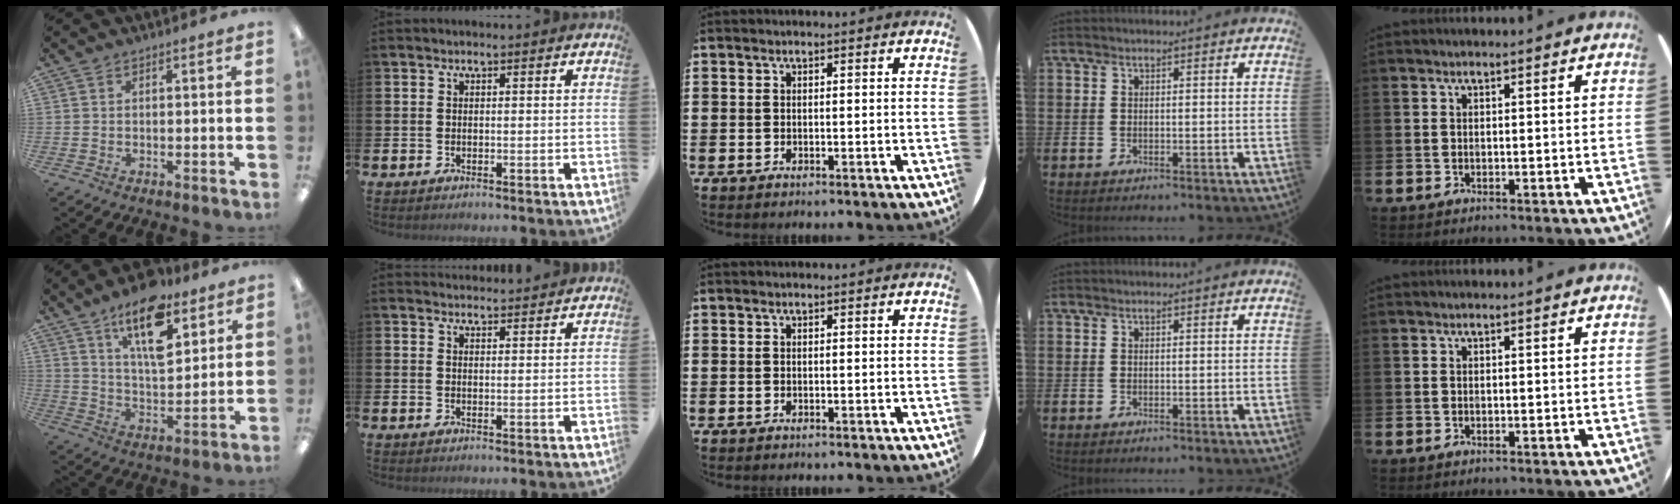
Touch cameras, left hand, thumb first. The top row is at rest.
{"thumb": {"total": 16.2, "force": [10.3, 7.0, 10.4], "torque": [-0.159, -0.047, 0.171]}, "index": {"total": 2.5, "force": [2.5, 0.4, -0.1], "torque": [0.006, -0.015, 0.044]}}